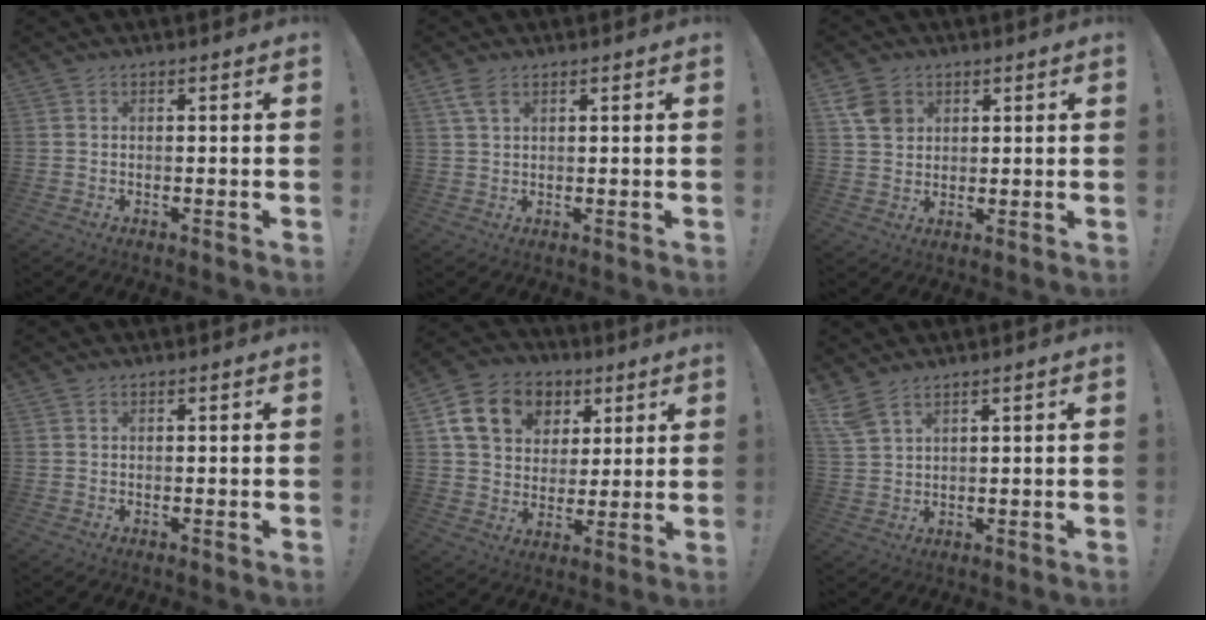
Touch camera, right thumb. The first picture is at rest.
{"total": 3.3, "force": [1.8, 1.6, 2.3], "torque": [-0.046, -0.002, 0.034]}
{"total": 6.7, "force": [2.9, 5.4, 2.8], "torque": [-0.033, -0.006, 0.058]}
{"total": 0.0}
{"total": 16.2, "force": [6.7, 12.6, 7.8], "torque": [-0.110, -0.018, 0.135]}
{"total": 5.2, "force": [3.9, 1.4, 3.2], "torque": [-0.072, -0.014, 0.079]}